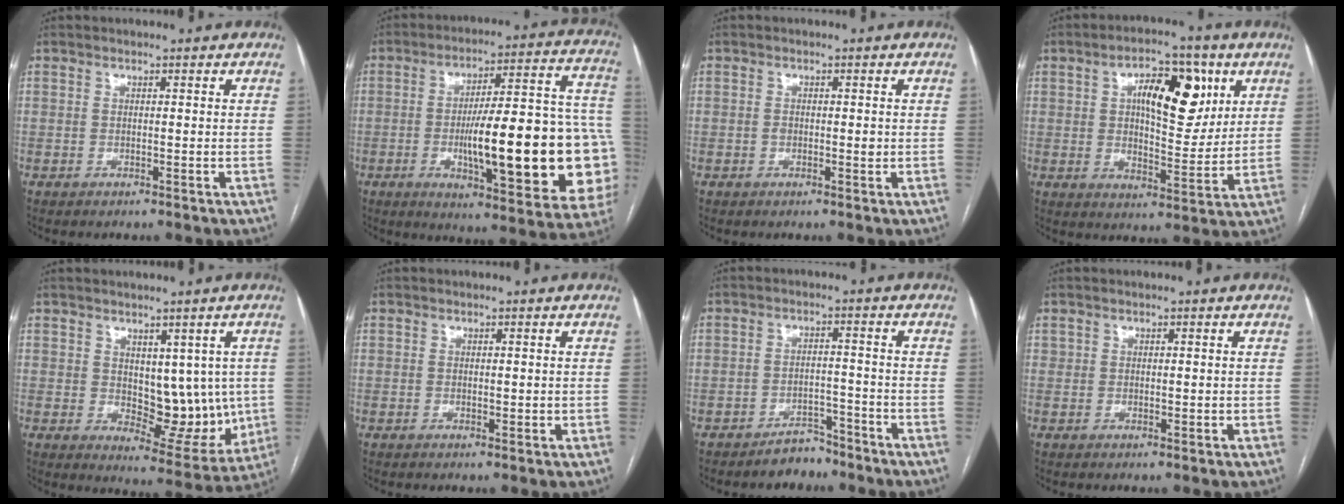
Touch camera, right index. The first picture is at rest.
{"total": 27.1, "force": [-4.7, 5.1, 26.2], "torque": [-0.293, 0.016, -0.058]}
{"total": 1.5, "force": [-0.1, 0.9, 1.3], "torque": [-0.020, 0.001, -0.002]}
{"total": 12.8, "force": [4.7, 5.4, 10.7], "torque": [-0.161, 0.019, 0.076]}
{"total": 10.6, "force": [0.7, 6.0, 8.6], "torque": [-0.092, 0.000, 0.030]}
{"total": 1.2, "force": [0.2, 0.7, 0.9], "torque": [-0.013, -0.003, 0.003]}
{"total": 4.0, "force": [-3.5, 1.8, 0.7], "torque": [-0.007, 0.006, -0.054]}
{"total": 1.0, "force": [0.4, 0.8, 0.5], "torque": [-0.005, -0.002, 0.008]}